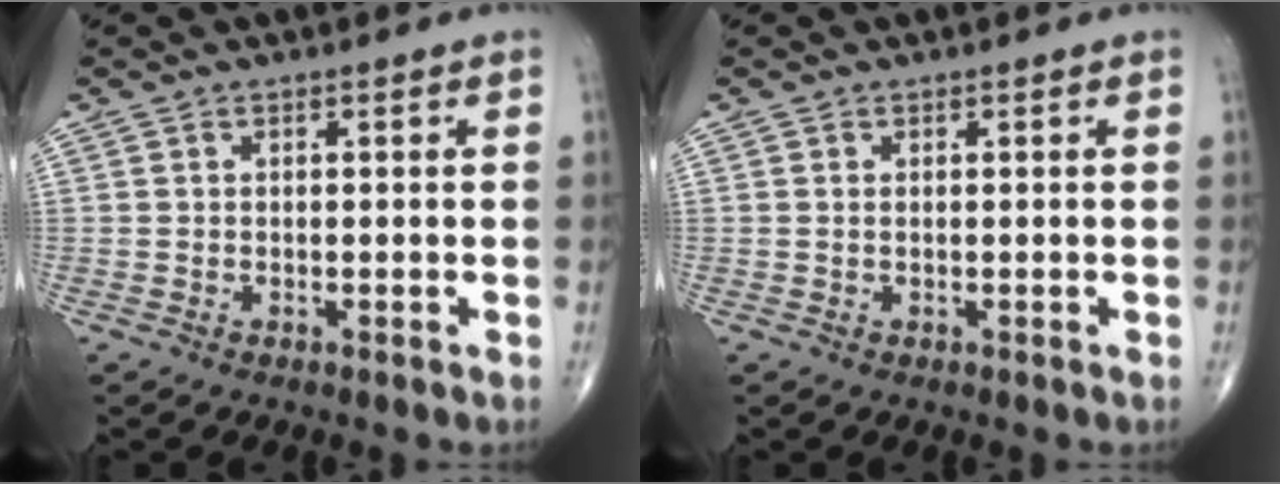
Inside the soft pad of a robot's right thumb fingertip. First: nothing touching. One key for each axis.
{"total": 0.0}